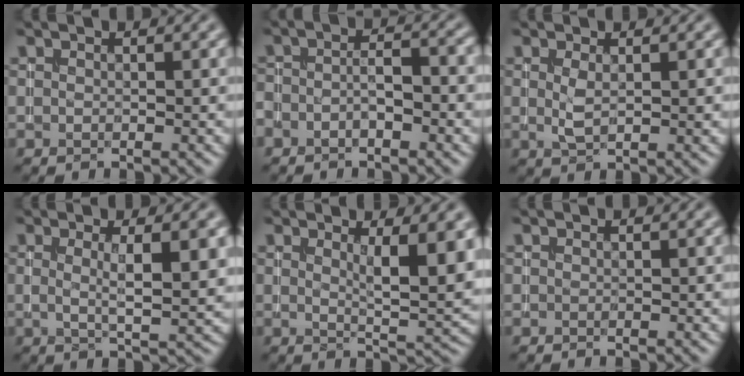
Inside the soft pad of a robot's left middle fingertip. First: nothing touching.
{"total": 2.8, "force": [-1.3, 1.0, 2.3], "torque": [-0.043, 0.003, -0.027]}
{"total": 1.6, "force": [0.4, 0.6, 1.5], "torque": [-0.034, 0.000, 0.009]}
{"total": 5.1, "force": [0.8, 1.2, 4.9], "torque": [-0.069, -0.001, 0.013]}
{"total": 5.6, "force": [1.7, 1.4, 5.1], "torque": [-0.067, -0.011, 0.030]}
{"total": 0.0}